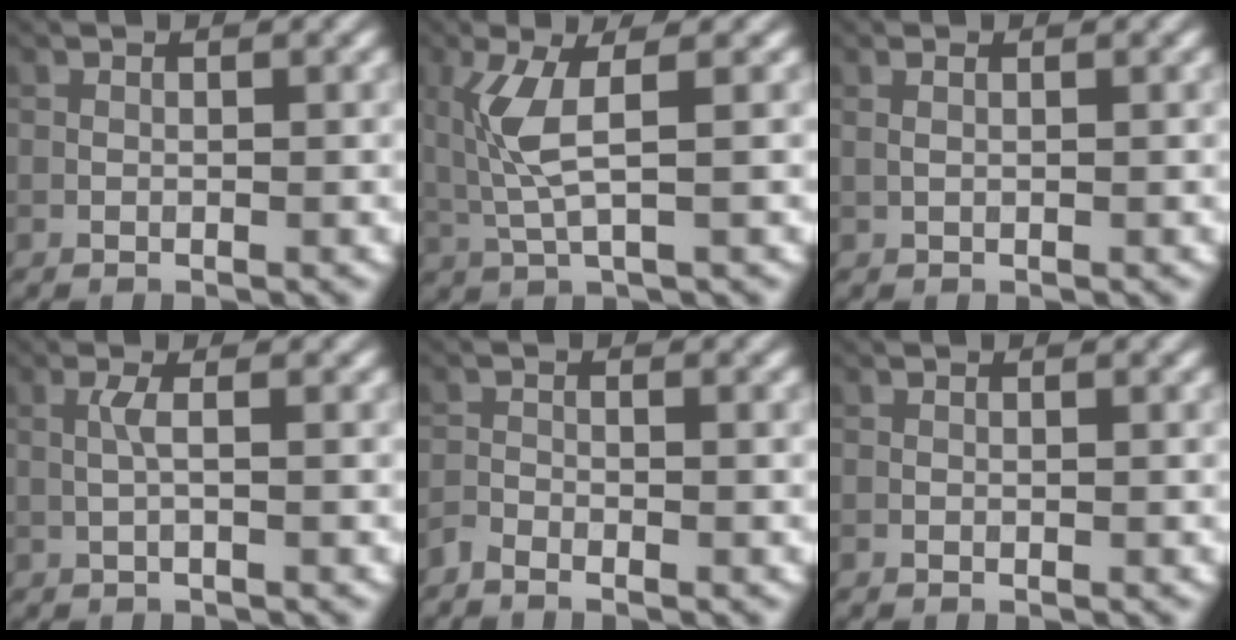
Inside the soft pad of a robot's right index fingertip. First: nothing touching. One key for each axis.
{"total": 4.0, "fx": 0.7, "fy": 0.8, "fz": 3.8, "tx": -0.093, "ty": -0.001, "tz": 0.020}
{"total": 0.8, "fx": 0.4, "fy": 0.3, "fz": 0.6, "tx": -0.013, "ty": -0.003, "tz": 0.007}
{"total": 1.3, "fx": 0.1, "fy": 0.1, "fz": 1.3, "tx": -0.030, "ty": 0.001, "tz": 0.002}
{"total": 1.4, "fx": -1.3, "fy": 0.2, "fz": 0.5, "tx": -0.013, "ty": -0.003, "tz": -0.033}
{"total": 0.0}